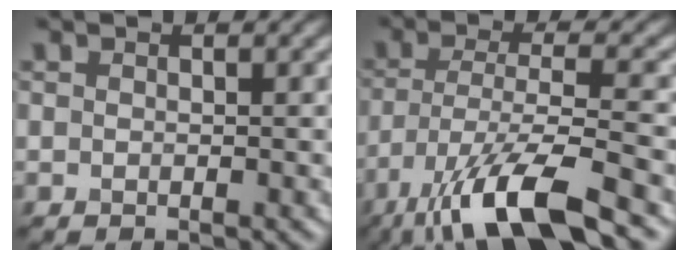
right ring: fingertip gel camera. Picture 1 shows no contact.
{"total": 10.2, "force": [-6.2, 2.5, 7.8], "torque": [-0.142, -0.007, -0.111]}